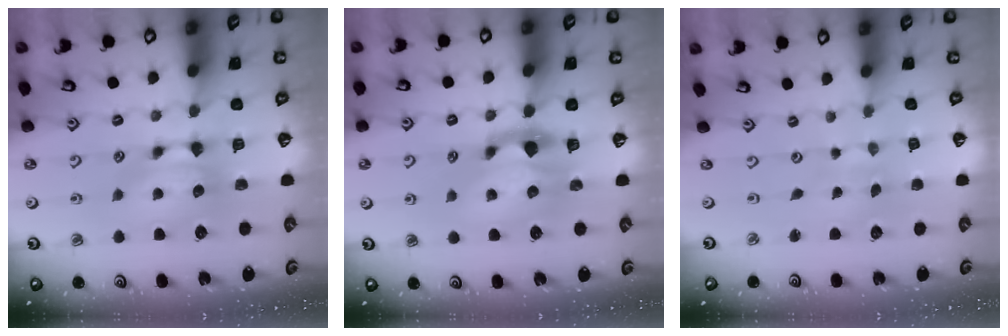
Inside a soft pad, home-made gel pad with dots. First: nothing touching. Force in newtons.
{"total": 2.2, "press": 1.8, "slide": 1.3}
{"total": 5.4, "press": 5.4, "slide": 0.3}